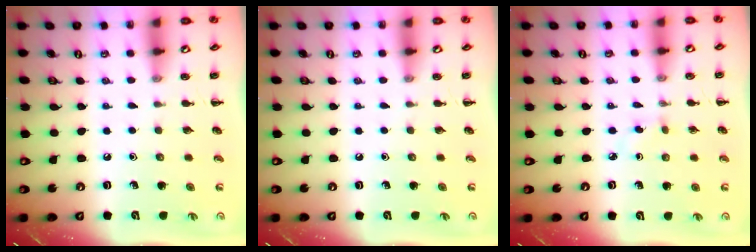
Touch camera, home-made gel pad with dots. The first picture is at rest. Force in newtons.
{"total": 0.0}
{"total": 3.0, "press": 2.8, "slide": 1.1}